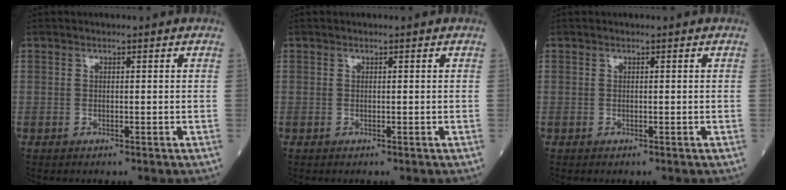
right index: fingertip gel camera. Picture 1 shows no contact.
{"total": 0.0}
{"total": 0.0}